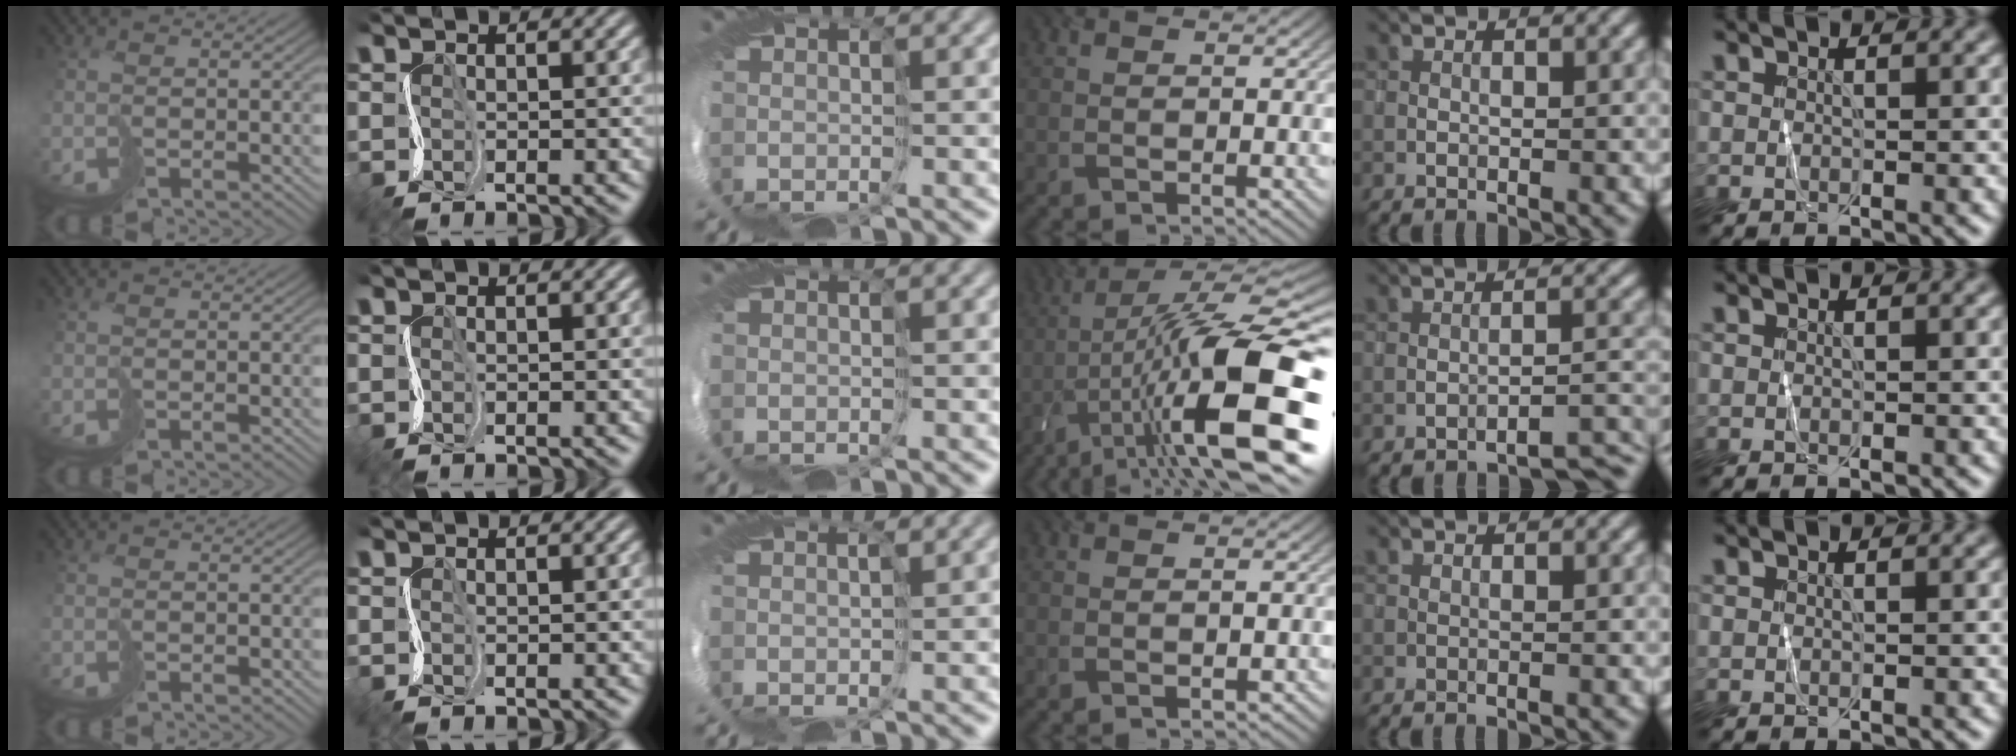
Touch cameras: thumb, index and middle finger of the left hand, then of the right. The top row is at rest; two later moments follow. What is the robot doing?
{"motion": "cut", "object": "tape"}